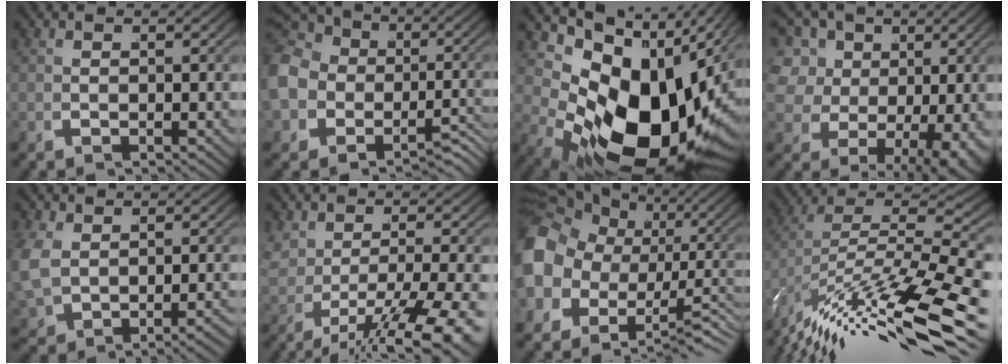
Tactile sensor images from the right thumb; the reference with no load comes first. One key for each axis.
{"total": 11.5, "fx": -0.9, "fy": 9.8, "fz": 5.8, "tx": -0.121, "ty": -0.026, "tz": -0.020}
{"total": 20.2, "fx": 0.5, "fy": 12.1, "fz": 16.1, "tx": -0.246, "ty": -0.033, "tz": 0.025}
{"total": 10.1, "fx": 2.3, "fy": 7.4, "fz": 6.5, "tx": -0.131, "ty": -0.024, "tz": 0.051}
{"total": 3.4, "fx": -0.4, "fy": 2.6, "fz": 2.1, "tx": -0.064, "ty": -0.011, "tz": 0.006}
{"total": 7.2, "fx": -2.1, "fy": 3.5, "fz": 5.9, "tx": -0.098, "ty": -0.015, "tz": -0.020}
{"total": 12.7, "fx": -1.5, "fy": 10.6, "fz": 6.8, "tx": -0.145, "ty": -0.038, "tz": -0.017}
{"total": 11.9, "fx": -4.0, "fy": 6.6, "fz": 9.0, "tx": -0.165, "ty": -0.019, "tz": -0.051}